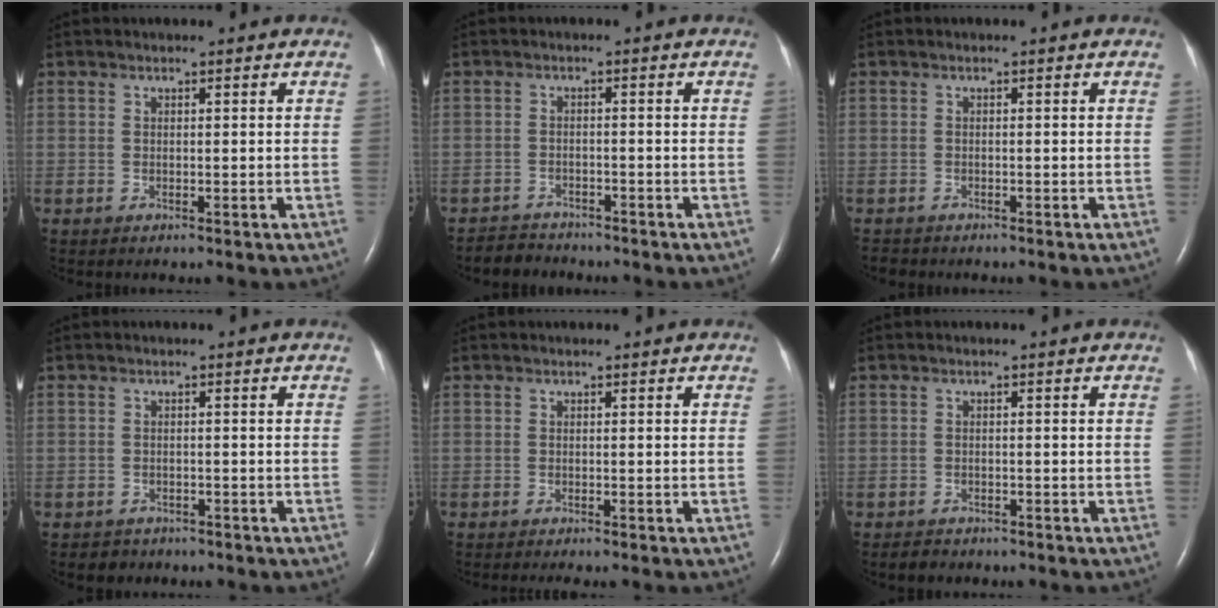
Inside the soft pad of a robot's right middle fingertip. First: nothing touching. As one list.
[{"total": 3.1, "force": [-2.9, 0.9, -0.7], "torque": [0.006, -0.006, -0.052]}, {"total": 1.1, "force": [-1.1, 0.4, -0.1], "torque": [-0.003, -0.004, -0.017]}, {"total": 2.0, "force": [-1.5, 1.3, -0.4], "torque": [-0.007, 0.004, -0.024]}, {"total": 1.6, "force": [-1.4, -0.2, 0.8], "torque": [-0.011, -0.001, -0.020]}, {"total": 1.7, "force": [-1.5, 0.9, 0.1], "torque": [-0.012, -0.001, -0.023]}]